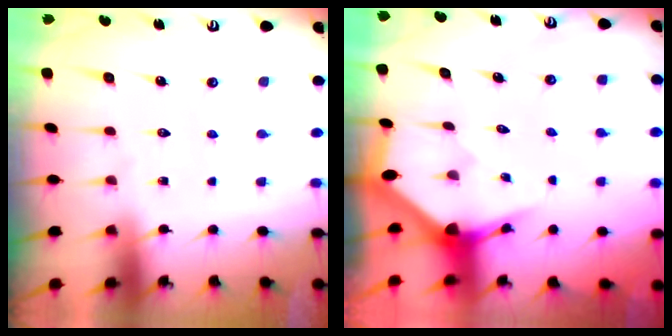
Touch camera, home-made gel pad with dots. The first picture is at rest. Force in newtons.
{"total": 2.9, "press": 2.9, "slide": 0.1}